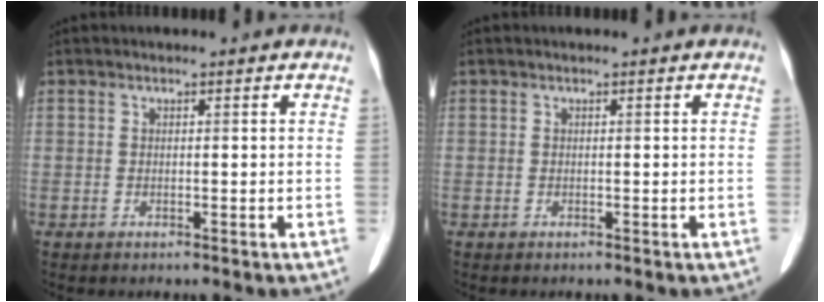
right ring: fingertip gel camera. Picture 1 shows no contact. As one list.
[{"total": 0.0}]